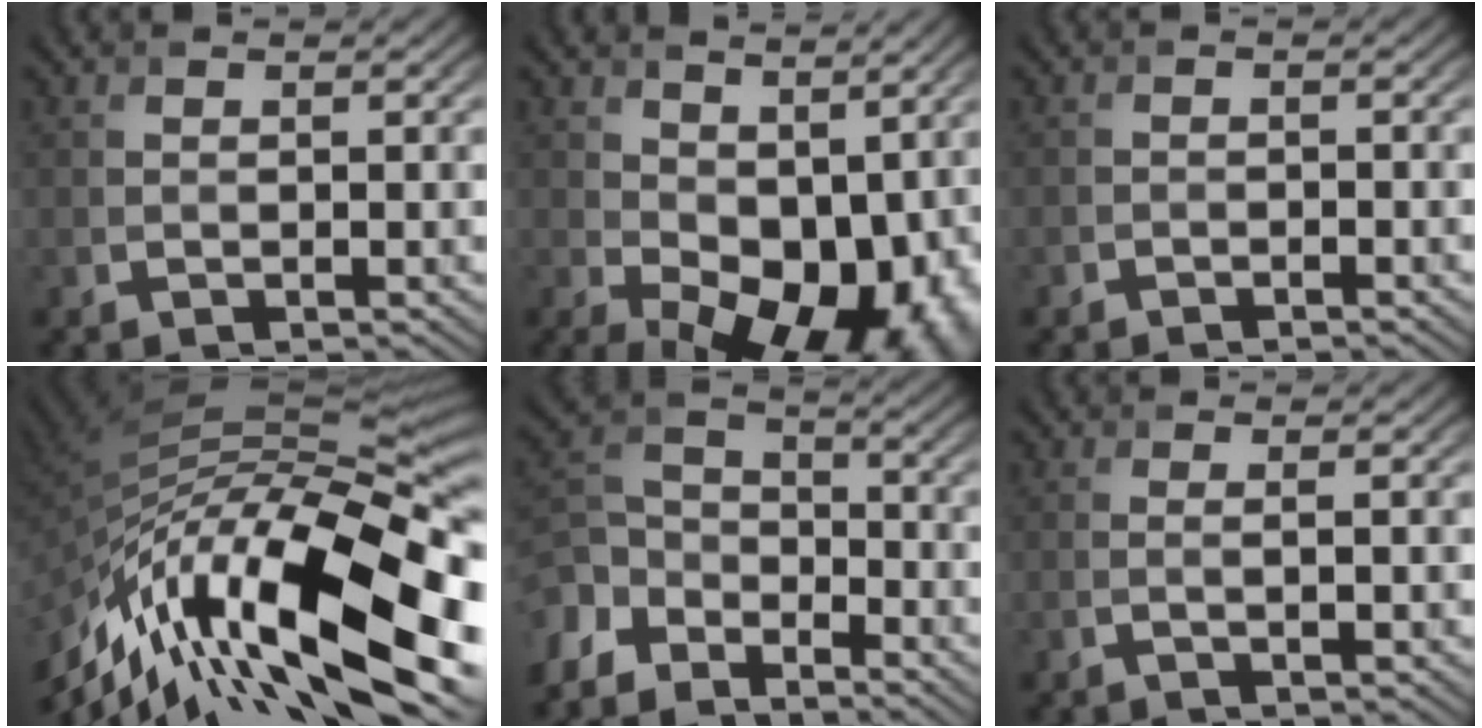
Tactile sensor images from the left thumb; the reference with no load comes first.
{"total": 13.5, "force": [0.8, 8.6, 10.3], "torque": [-0.142, -0.027, 0.045]}
{"total": 1.0, "force": [-1.0, 0.1, -0.1], "torque": [0.002, -0.001, -0.017]}
{"total": 19.6, "force": [-9.0, 7.1, 15.9], "torque": [-0.306, -0.008, -0.159]}
{"total": 7.7, "force": [-6.2, 3.5, 3.0], "torque": [-0.090, -0.008, -0.142]}
{"total": 1.3, "force": [-0.3, 0.2, 1.3], "torque": [-0.023, 0.002, -0.012]}